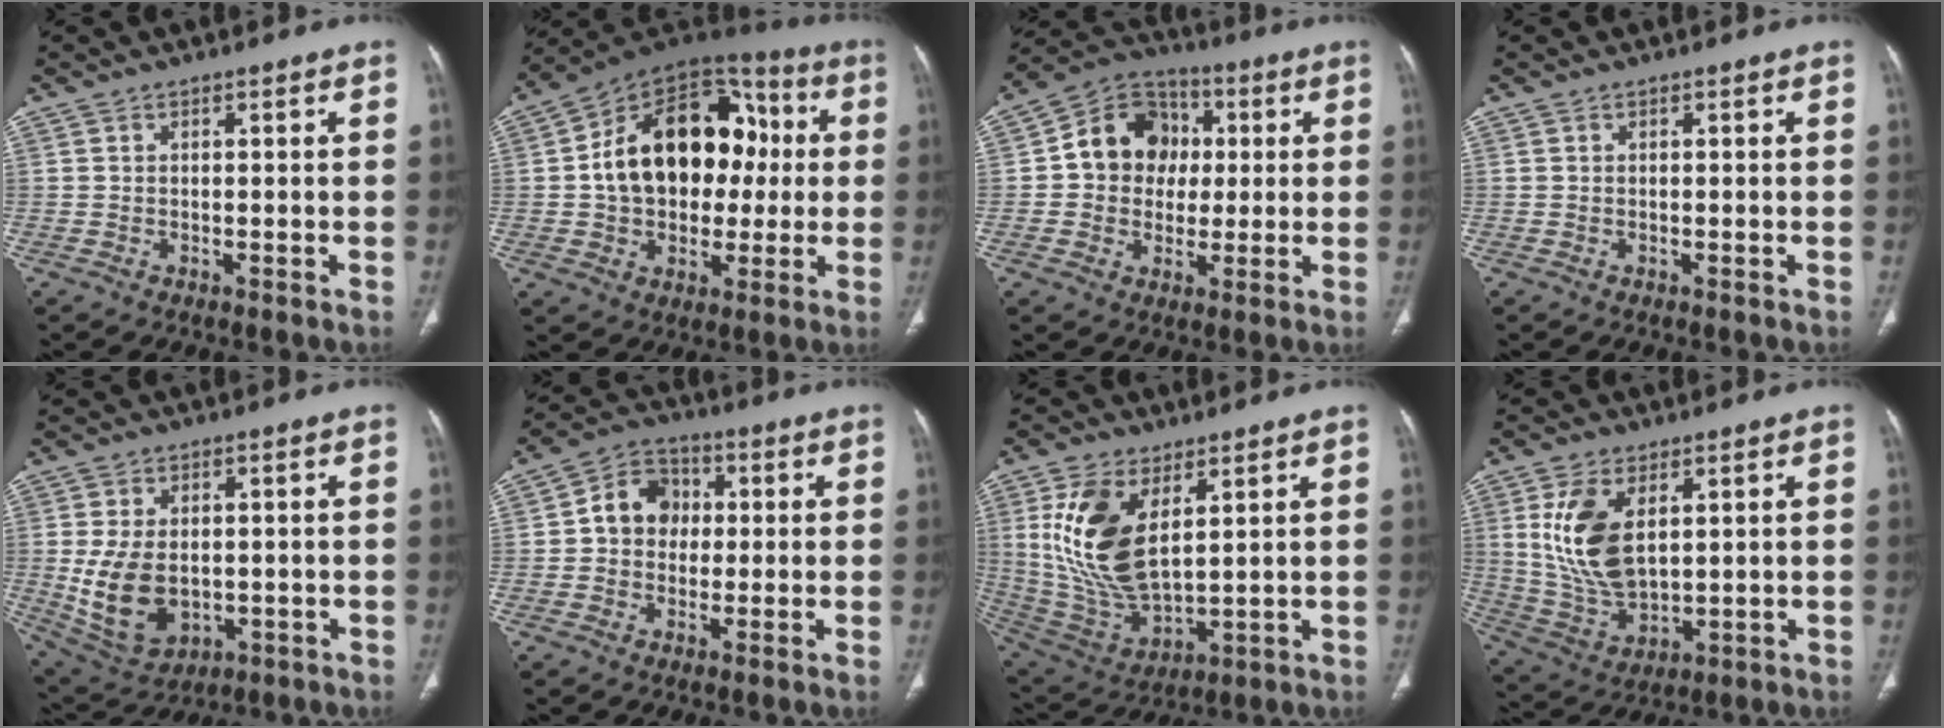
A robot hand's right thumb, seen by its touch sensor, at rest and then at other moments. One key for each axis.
{"total": 23.1, "fx": 1.4, "fy": 16.0, "fz": 16.5, "tx": -0.231, "ty": 0.037, "tz": 0.024}
{"total": 12.7, "fx": 1.3, "fy": 11.0, "fz": 6.3, "tx": -0.057, "ty": 0.019, "tz": 0.010}
{"total": 0.0}
{"total": 11.3, "fx": -0.7, "fy": 7.4, "fz": 8.4, "tx": -0.150, "ty": -0.005, "tz": 0.011}
{"total": 8.8, "fx": 0.6, "fy": 7.5, "fz": 4.7, "tx": -0.047, "ty": 0.020, "tz": -0.002}
{"total": 16.4, "fx": 5.4, "fy": 8.4, "fz": 13.0, "tx": -0.254, "ty": -0.026, "tz": 0.122}
{"total": 13.2, "fx": 3.9, "fy": 7.3, "fz": 10.3, "tx": -0.202, "ty": -0.019, "tz": 0.089}